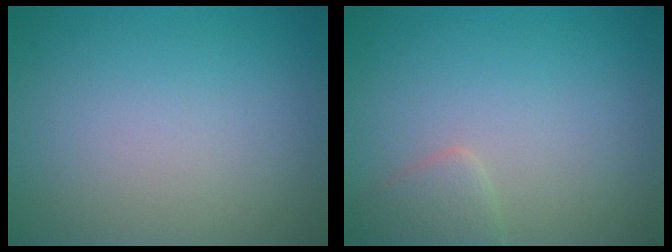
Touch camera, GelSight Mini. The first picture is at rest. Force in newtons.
{"total": 1.7, "press": 1.7, "slide": 0.1}